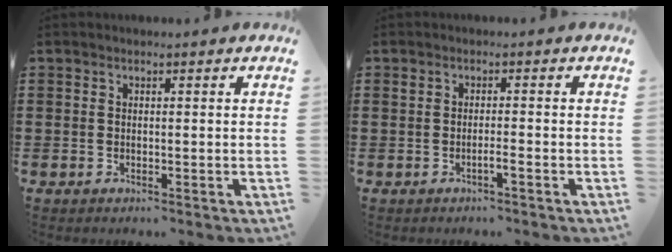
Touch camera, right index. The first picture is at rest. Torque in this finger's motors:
{"motor_torque": [0.20, -0.12, 0.13, 0.00]}